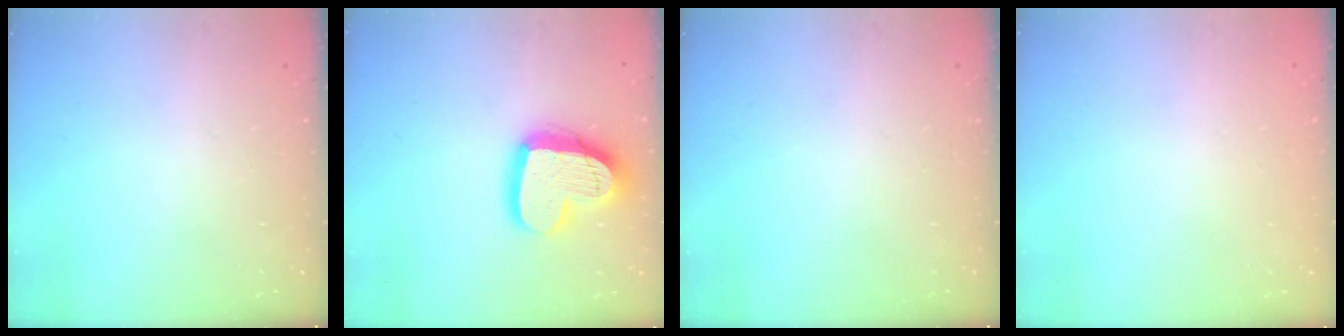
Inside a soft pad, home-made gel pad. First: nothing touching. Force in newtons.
{"total": 18.4, "press": 18.3, "slide": 1.6}
{"total": 0.0}
{"total": 0.0}